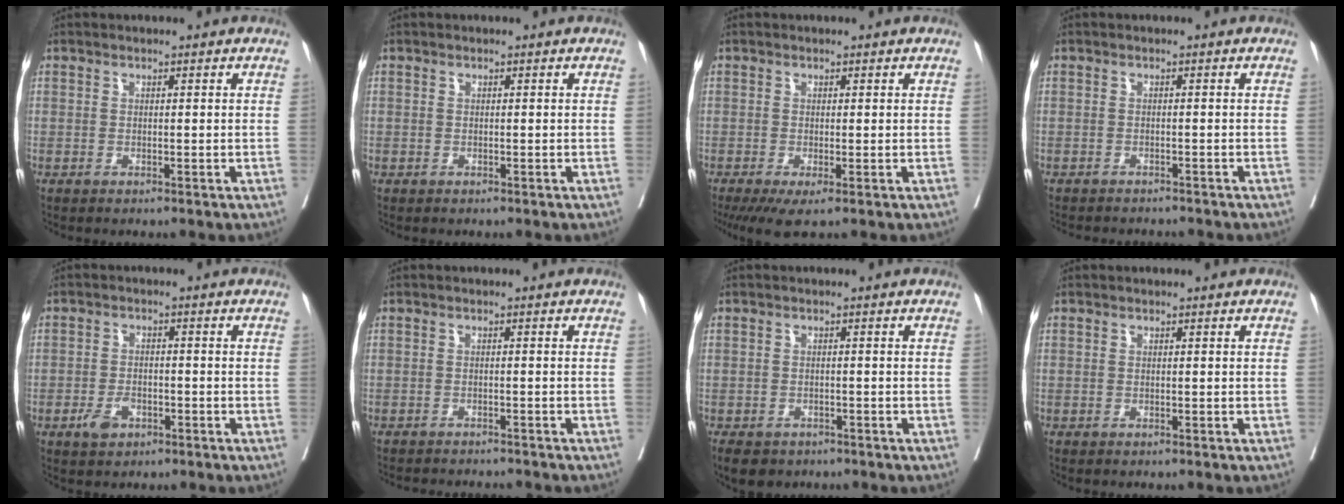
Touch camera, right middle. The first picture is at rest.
{"total": 0.5, "force": [-0.2, 0.5, -0.1], "torque": [0.005, 0.006, -0.004]}
{"total": 4.2, "force": [-2.1, 1.0, 3.5], "torque": [-0.054, -0.015, -0.033]}
{"total": 6.8, "force": [-6.4, 1.3, 1.8], "torque": [-0.018, -0.007, -0.082]}
{"total": 3.5, "force": [-1.9, 2.1, 2.2], "torque": [-0.042, 0.001, -0.029]}
{"total": 7.3, "force": [-7.0, 1.0, 1.8], "torque": [-0.017, -0.008, -0.090]}
{"total": 8.2, "force": [-5.5, 5.3, 2.9], "torque": [-0.069, -0.013, -0.072]}
{"total": 0.0}